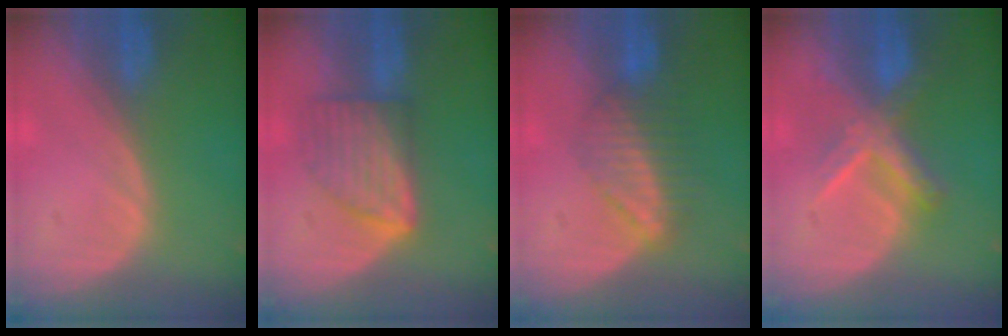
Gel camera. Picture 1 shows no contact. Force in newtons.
{"total": 6.6, "press": 6.6, "slide": 0.1}
{"total": 6.6, "press": 5.9, "slide": 3.1}
{"total": 6.3, "press": 6.2, "slide": 1.4}